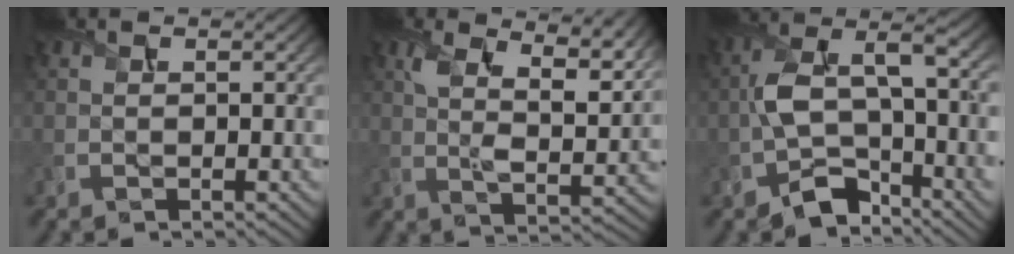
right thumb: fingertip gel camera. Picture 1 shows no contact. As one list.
[{"total": 10.3, "force": [5.5, 4.1, 7.7], "torque": [-0.149, -0.009, 0.092]}, {"total": 10.4, "force": [-3.0, 5.4, 8.3], "torque": [-0.154, 0.004, -0.062]}]